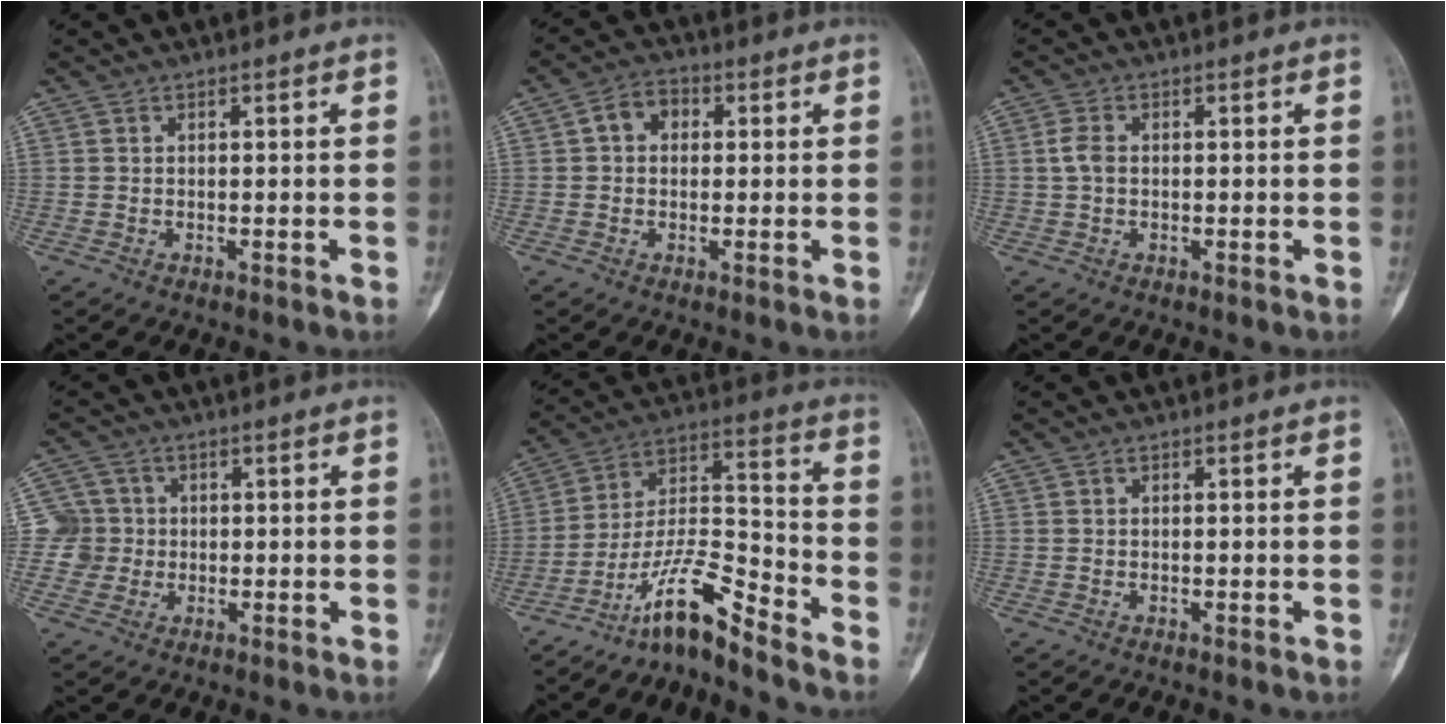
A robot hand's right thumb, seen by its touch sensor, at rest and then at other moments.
{"total": 4.8, "force": [0.7, 3.7, 2.9], "torque": [-0.032, 0.015, 0.003]}
{"total": 2.7, "force": [0.1, 1.7, 2.1], "torque": [-0.048, 0.006, -0.002]}
{"total": 5.0, "force": [-0.3, 5.0, 0.0], "torque": [0.033, 0.012, -0.012]}
{"total": 11.7, "force": [-9.5, 1.8, 6.6], "torque": [-0.129, 0.095, -0.179]}
{"total": 0.0}